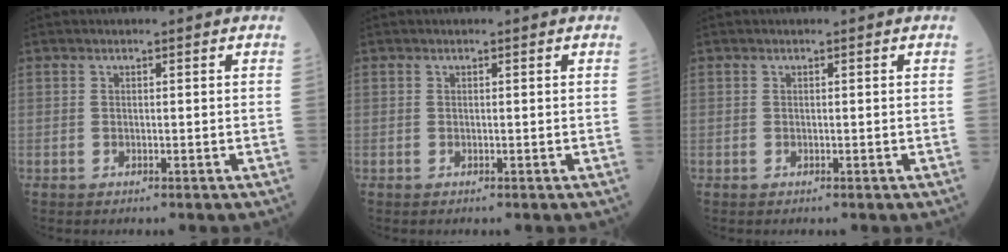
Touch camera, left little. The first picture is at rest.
{"total": 0.0}
{"total": 0.0}